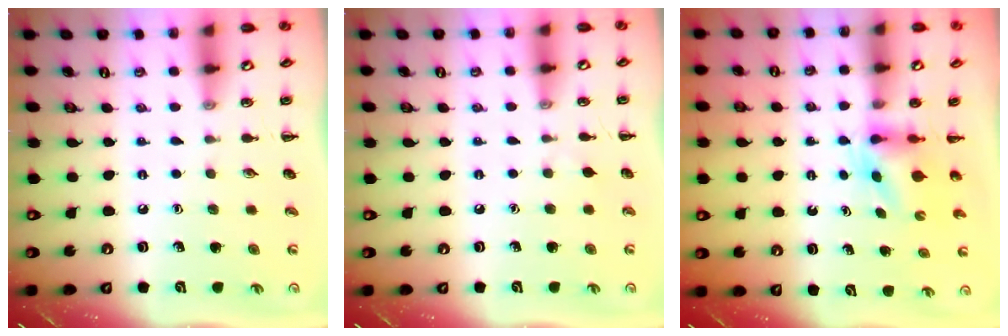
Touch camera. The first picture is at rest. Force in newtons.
{"total": 2.4, "press": 2.3, "slide": 0.9}
{"total": 3.8, "press": 3.8, "slide": 0.7}